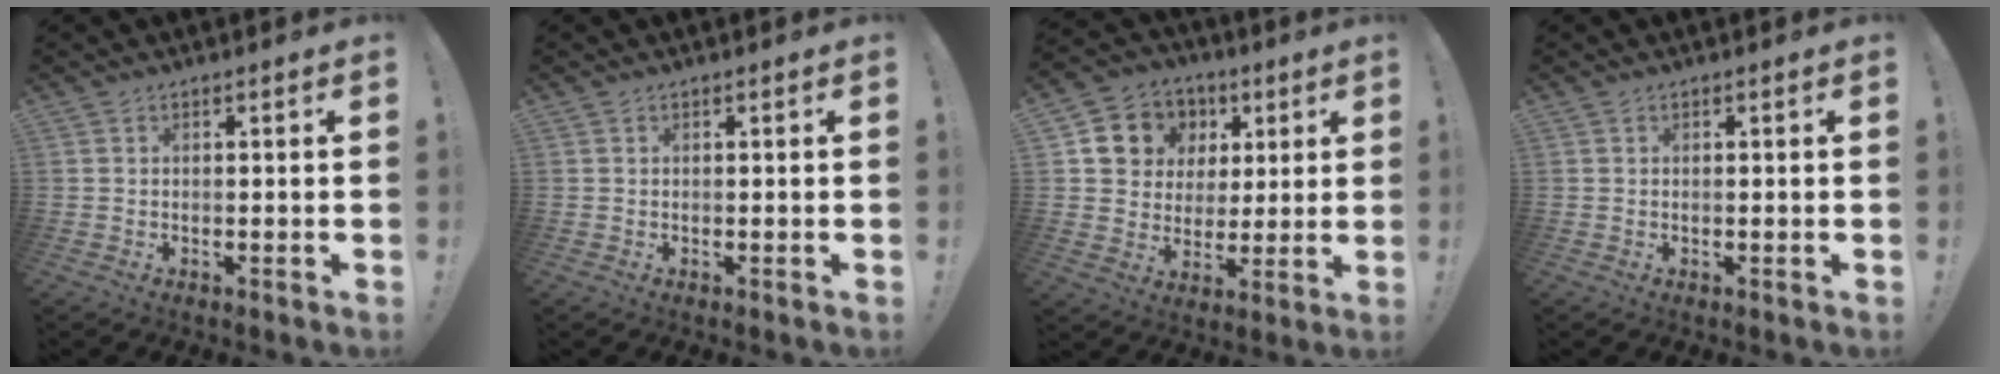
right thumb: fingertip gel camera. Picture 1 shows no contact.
{"total": 0.0}
{"total": 10.9, "force": [3.7, 9.9, 2.7], "torque": [-0.044, -0.016, 0.086]}
{"total": 0.0}